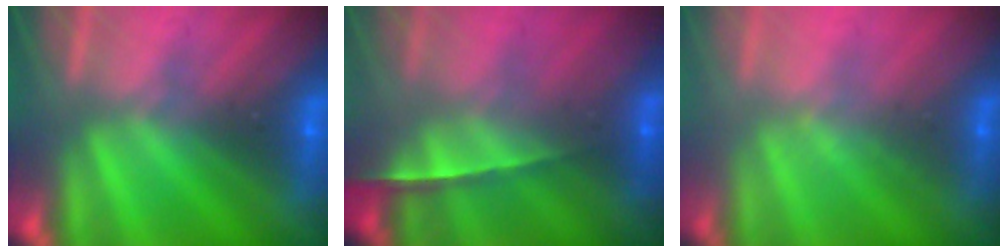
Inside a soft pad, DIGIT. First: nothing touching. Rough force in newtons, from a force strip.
{"total": 1.6}
{"total": 1.8}